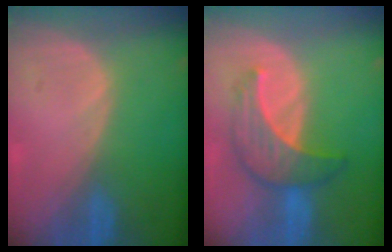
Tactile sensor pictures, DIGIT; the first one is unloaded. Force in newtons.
{"total": 6.9, "press": 6.8, "slide": 1.0}